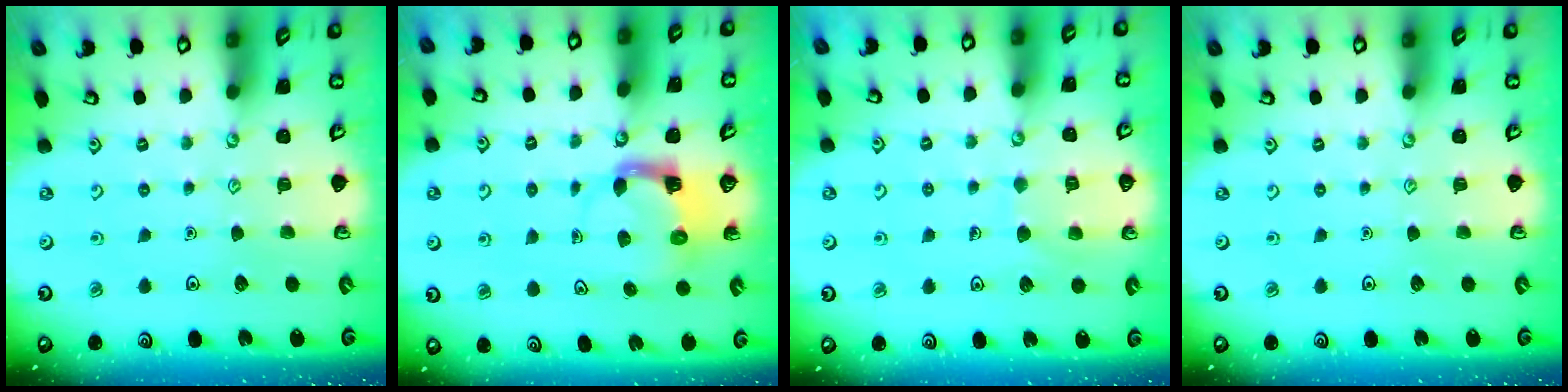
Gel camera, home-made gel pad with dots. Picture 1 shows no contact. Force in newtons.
{"total": 3.8, "press": 3.7, "slide": 0.6}
{"total": 6.3, "press": 6.3, "slide": 0.6}
{"total": 0.0}